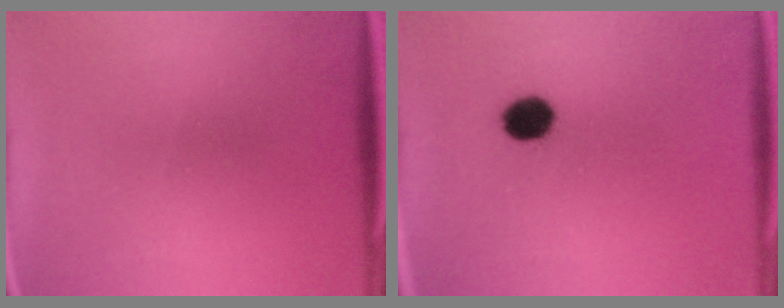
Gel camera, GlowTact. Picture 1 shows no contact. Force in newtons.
{"total": 4.9}